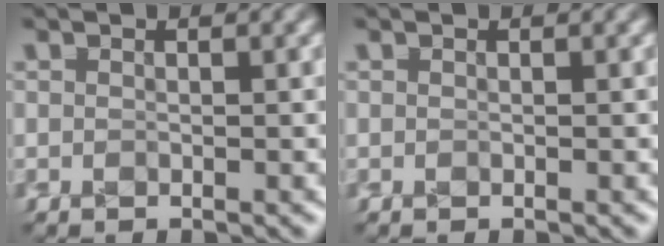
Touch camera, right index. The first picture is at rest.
{"total": 0.0}